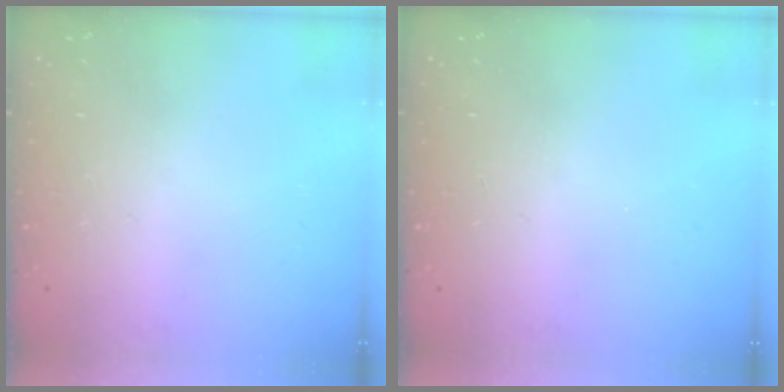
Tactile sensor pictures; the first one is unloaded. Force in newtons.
{"total": 0.0}